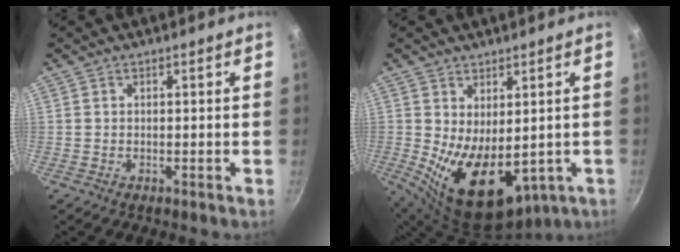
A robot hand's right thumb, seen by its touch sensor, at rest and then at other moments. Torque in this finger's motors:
{"motor_torque": [-0.52, 1.51, 1.09, 0.84, 0.58]}